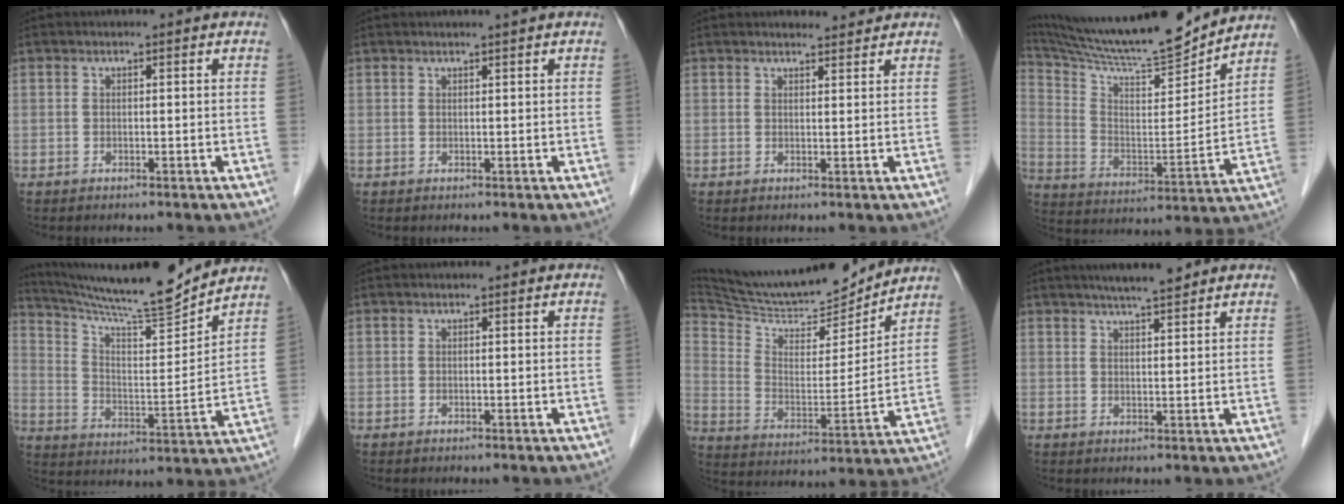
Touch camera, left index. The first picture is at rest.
{"total": 1.4, "force": [1.2, -0.3, 0.5], "torque": [-0.008, 0.002, 0.022]}
{"total": 3.0, "force": [2.9, 0.5, 0.4], "torque": [-0.010, 0.006, 0.039]}
{"total": 21.1, "force": [19.8, 1.3, 7.2], "torque": [-0.146, -0.026, 0.319]}
{"total": 16.5, "force": [15.6, -0.6, 5.4], "torque": [-0.101, -0.025, 0.252]}
{"total": 0.0}
{"total": 19.8, "force": [18.6, 3.1, 6.0], "torque": [-0.114, -0.012, 0.301]}
{"total": 6.2, "force": [5.3, 0.4, 3.3], "torque": [-0.050, 0.016, 0.083]}